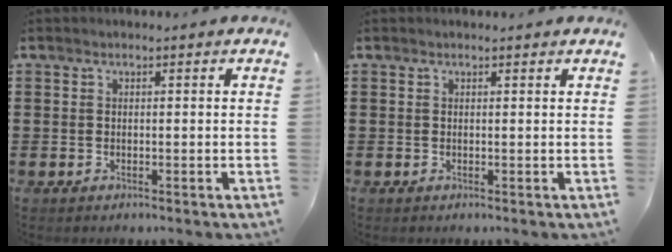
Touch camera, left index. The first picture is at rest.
{"total": 0.0}